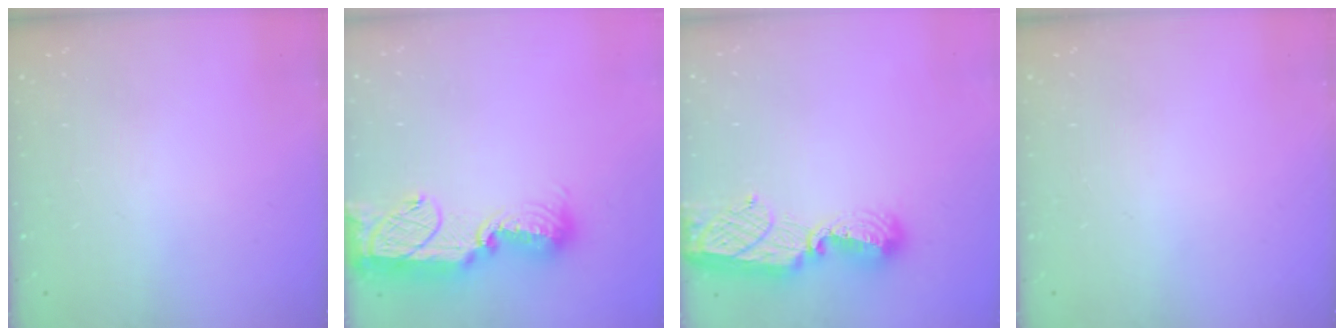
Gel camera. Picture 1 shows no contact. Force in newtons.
{"total": 16.5, "press": 16.4, "slide": 1.6}
{"total": 10.7, "press": 10.7, "slide": 1.0}
{"total": 0.0}